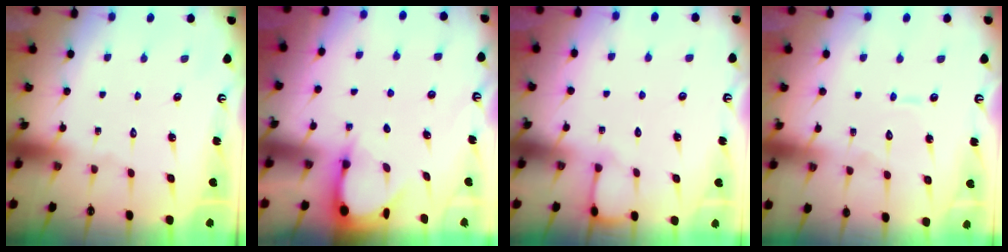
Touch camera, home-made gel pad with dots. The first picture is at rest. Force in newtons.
{"total": 3.3, "press": 3.3, "slide": 0.4}
{"total": 2.9, "press": 2.9, "slide": 0.3}
{"total": 5.7, "press": 5.7, "slide": 0.4}